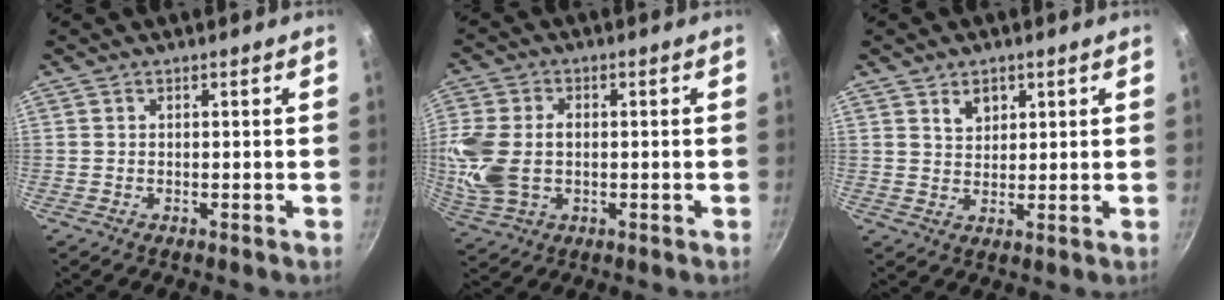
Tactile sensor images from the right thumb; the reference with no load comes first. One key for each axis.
{"total": 11.5, "fx": -0.3, "fy": 7.8, "fz": 8.5, "tx": -0.179, "ty": 0.003, "tz": -0.006}
{"total": 3.8, "fx": 1.9, "fy": 2.7, "fz": 1.8, "tx": -0.013, "ty": -0.007, "tz": 0.034}